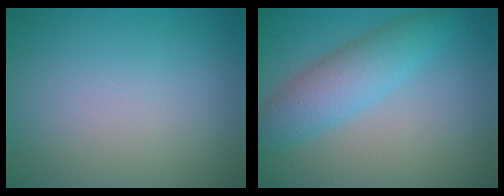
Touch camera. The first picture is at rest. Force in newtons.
{"total": 4.5, "press": 4.5, "slide": 0.1}